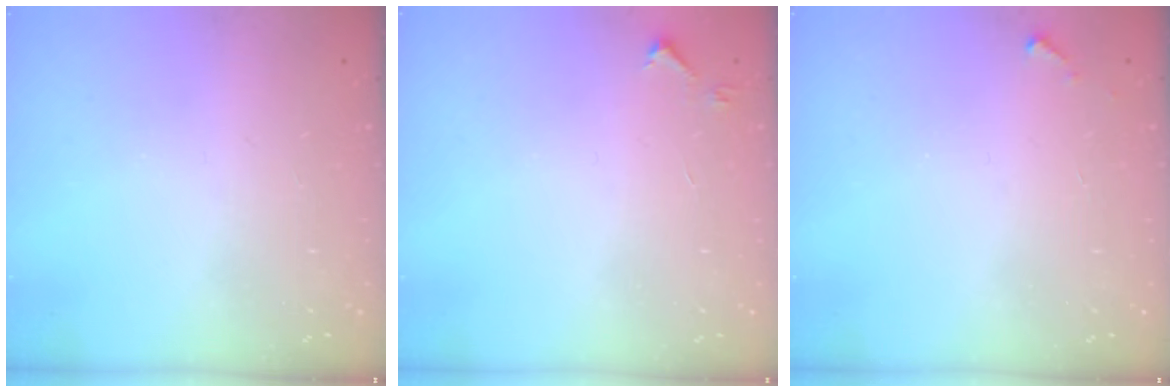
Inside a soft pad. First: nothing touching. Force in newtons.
{"total": 3.8, "press": 3.7, "slide": 0.6}
{"total": 2.8, "press": 2.8, "slide": 0.1}